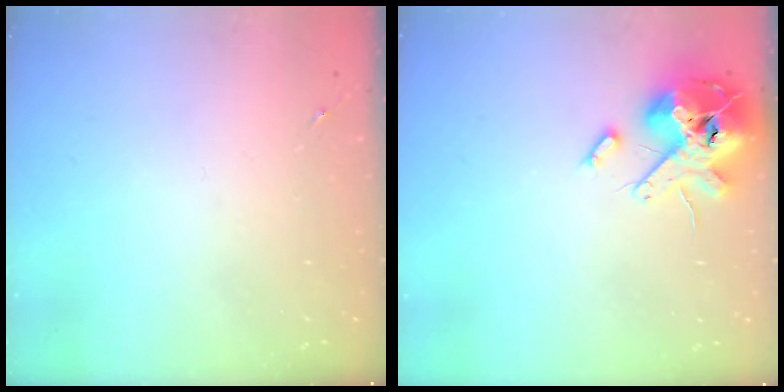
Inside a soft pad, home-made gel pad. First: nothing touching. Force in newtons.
{"total": 15.4, "press": 15.2, "slide": 2.6}